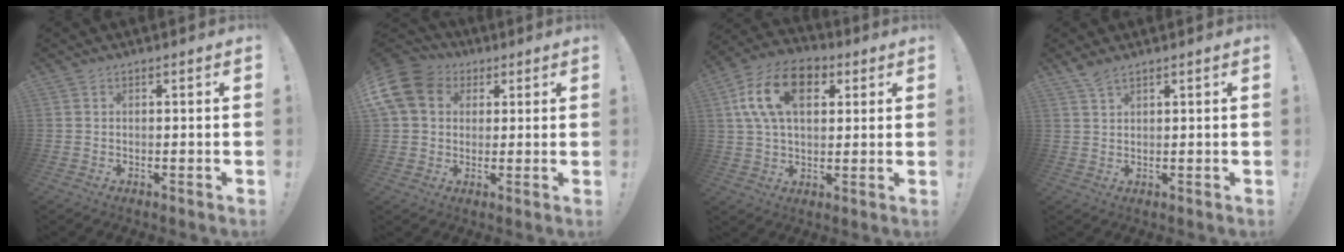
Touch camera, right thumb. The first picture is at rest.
{"total": 13.1, "force": [3.6, 10.5, 6.9], "torque": [-0.134, -0.005, 0.074]}
{"total": 17.1, "force": [5.7, 10.7, 12.0], "torque": [-0.215, -0.003, 0.103]}
{"total": 2.8, "force": [2.2, 0.6, 1.7], "torque": [-0.033, -0.012, 0.039]}